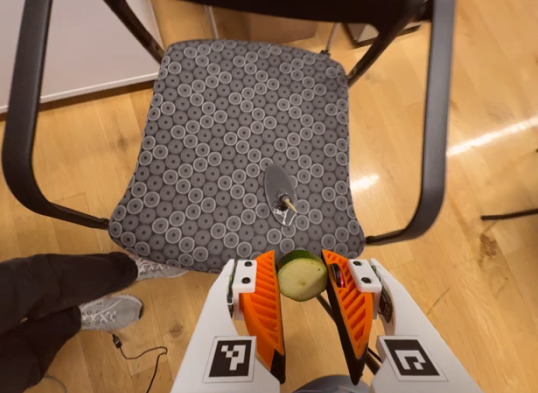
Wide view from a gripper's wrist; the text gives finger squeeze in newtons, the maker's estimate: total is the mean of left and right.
{"total": 8.7, "left": 8.5, "right": 9.0}